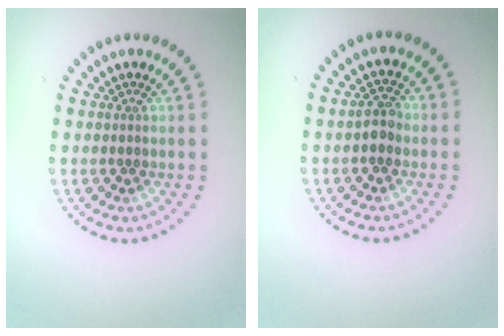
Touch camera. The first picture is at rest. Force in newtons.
{"total": 1.9, "press": 1.9, "slide": 0.3}